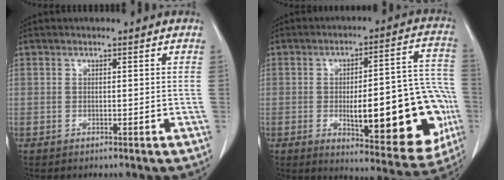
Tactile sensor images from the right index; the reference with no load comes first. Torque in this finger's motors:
{"motor_torque": [1.52, -0.62, 0.53, 0.14]}